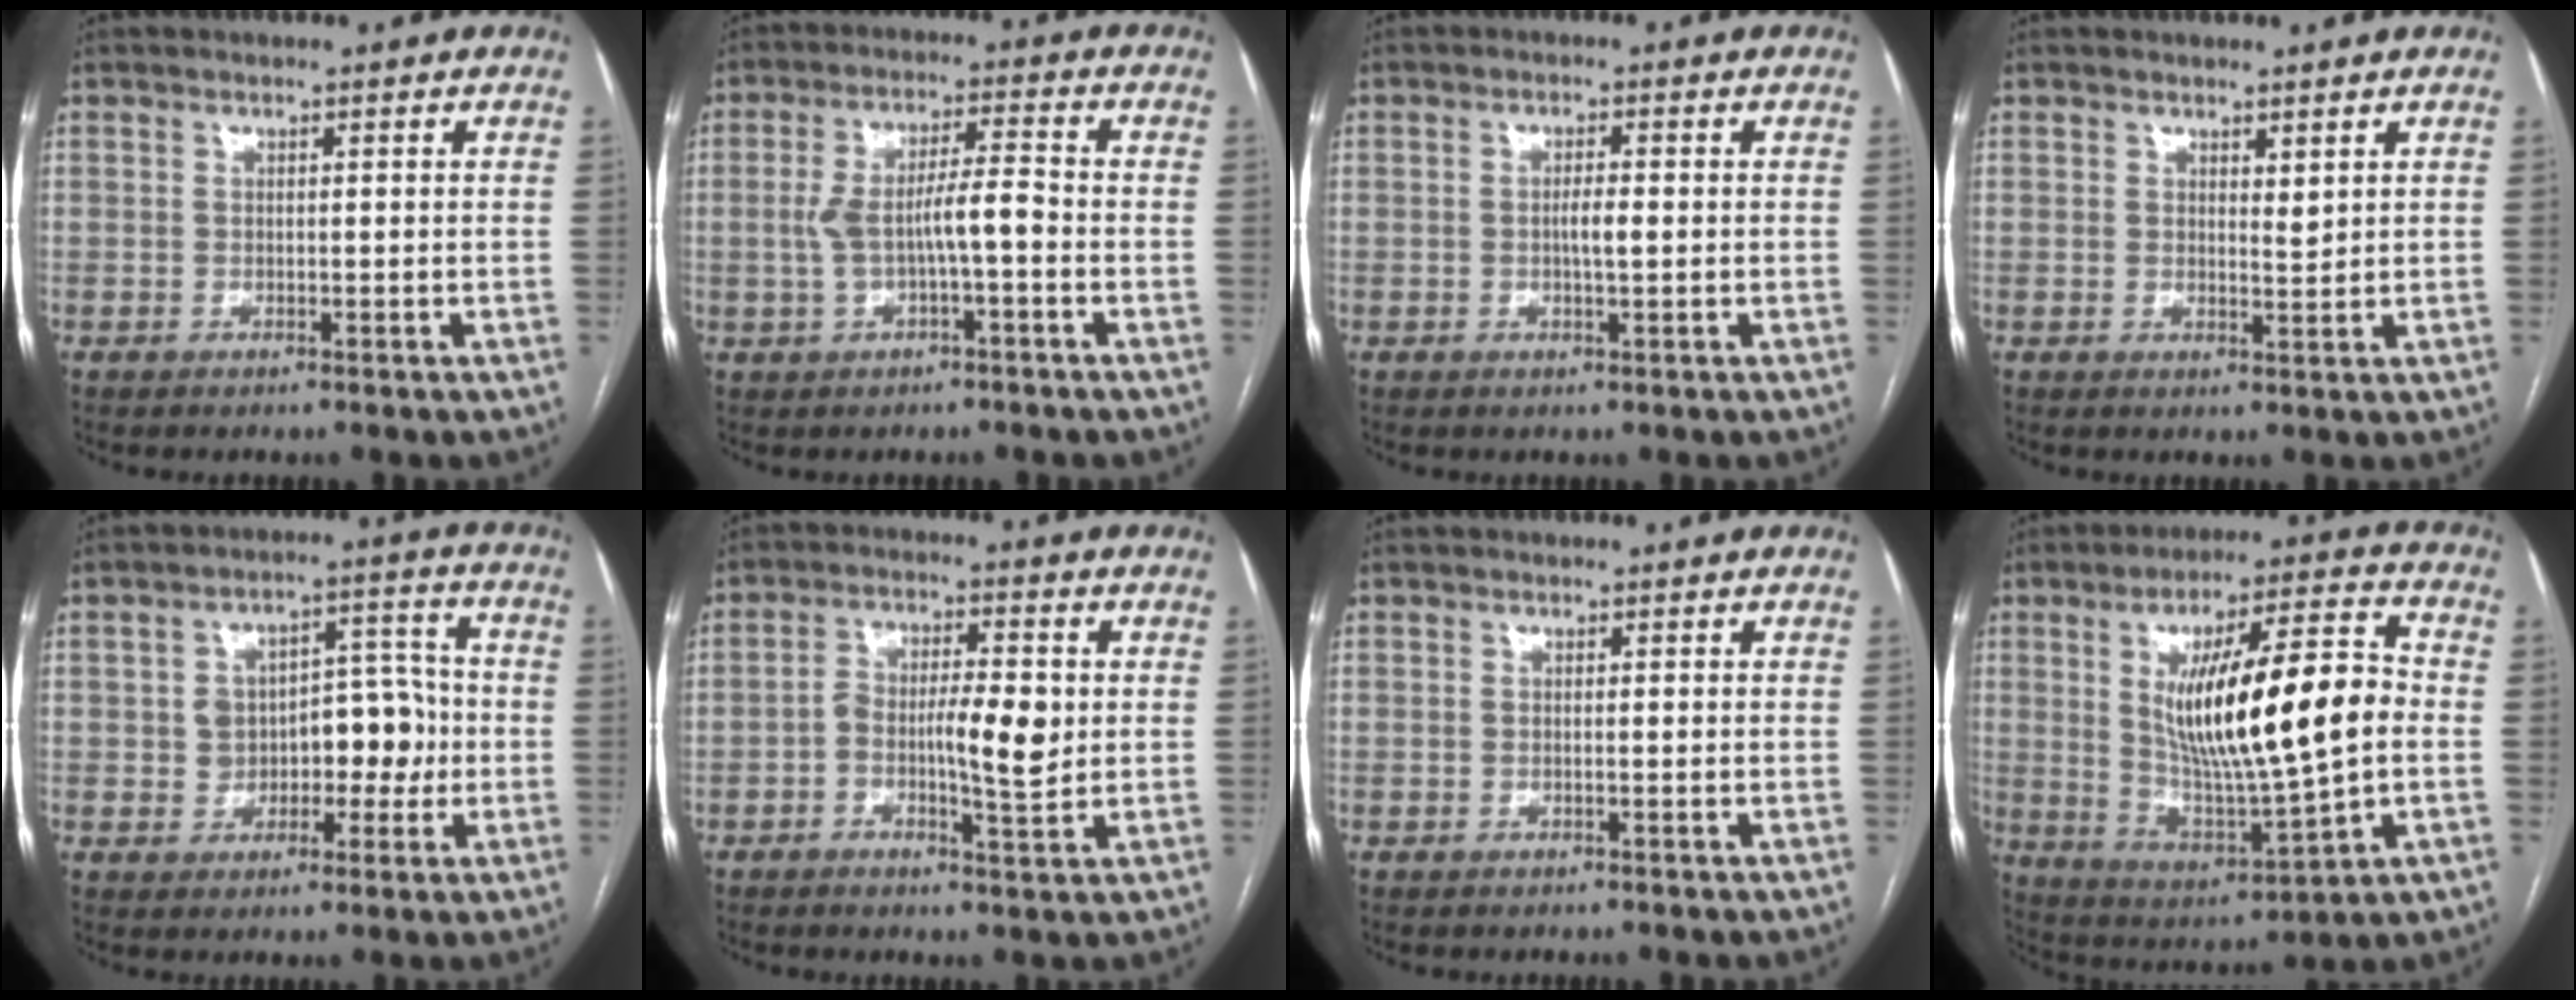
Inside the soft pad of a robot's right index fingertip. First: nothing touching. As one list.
[{"total": 7.0, "force": [-1.2, 1.5, 6.7], "torque": [-0.135, 0.022, -0.019]}, {"total": 2.4, "force": [-0.2, 0.3, 2.4], "torque": [-0.045, 0.001, -0.003]}, {"total": 1.5, "force": [1.0, 0.4, 1.1], "torque": [-0.019, -0.010, 0.019]}, {"total": 8.7, "force": [-0.9, 5.9, 6.3], "torque": [-0.080, 0.041, -0.005]}, {"total": 7.3, "force": [-0.7, 2.0, 7.0], "torque": [-0.123, 0.009, -0.011]}, {"total": 0.0}, {"total": 20.1, "force": [1.1, 3.4, 19.8], "torque": [-0.346, 0.006, 0.026]}]